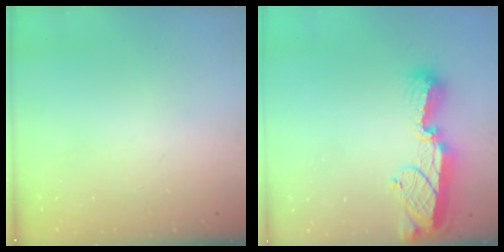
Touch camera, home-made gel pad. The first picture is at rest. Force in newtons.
{"total": 12.4, "press": 12.4, "slide": 1.0}